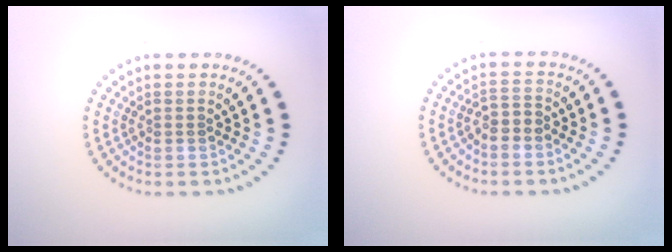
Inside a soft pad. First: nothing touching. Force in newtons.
{"total": 1.7, "press": 1.3, "slide": 1.1}